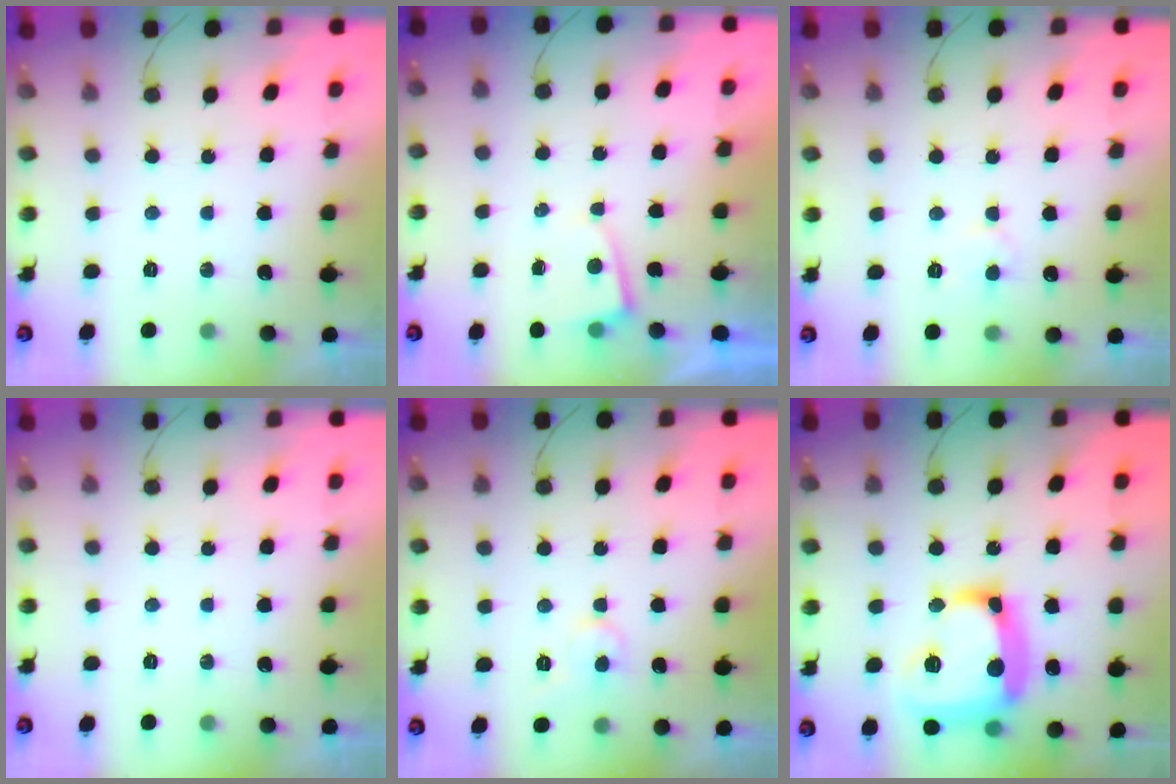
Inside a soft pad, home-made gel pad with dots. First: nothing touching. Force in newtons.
{"total": 1.0, "press": 1.0, "slide": 0.3}
{"total": 4.1, "press": 4.1, "slide": 0.3}
{"total": 0.0}
{"total": 5.8, "press": 5.8, "slide": 0.4}
{"total": 21.6, "press": 21.5, "slide": 2.0}